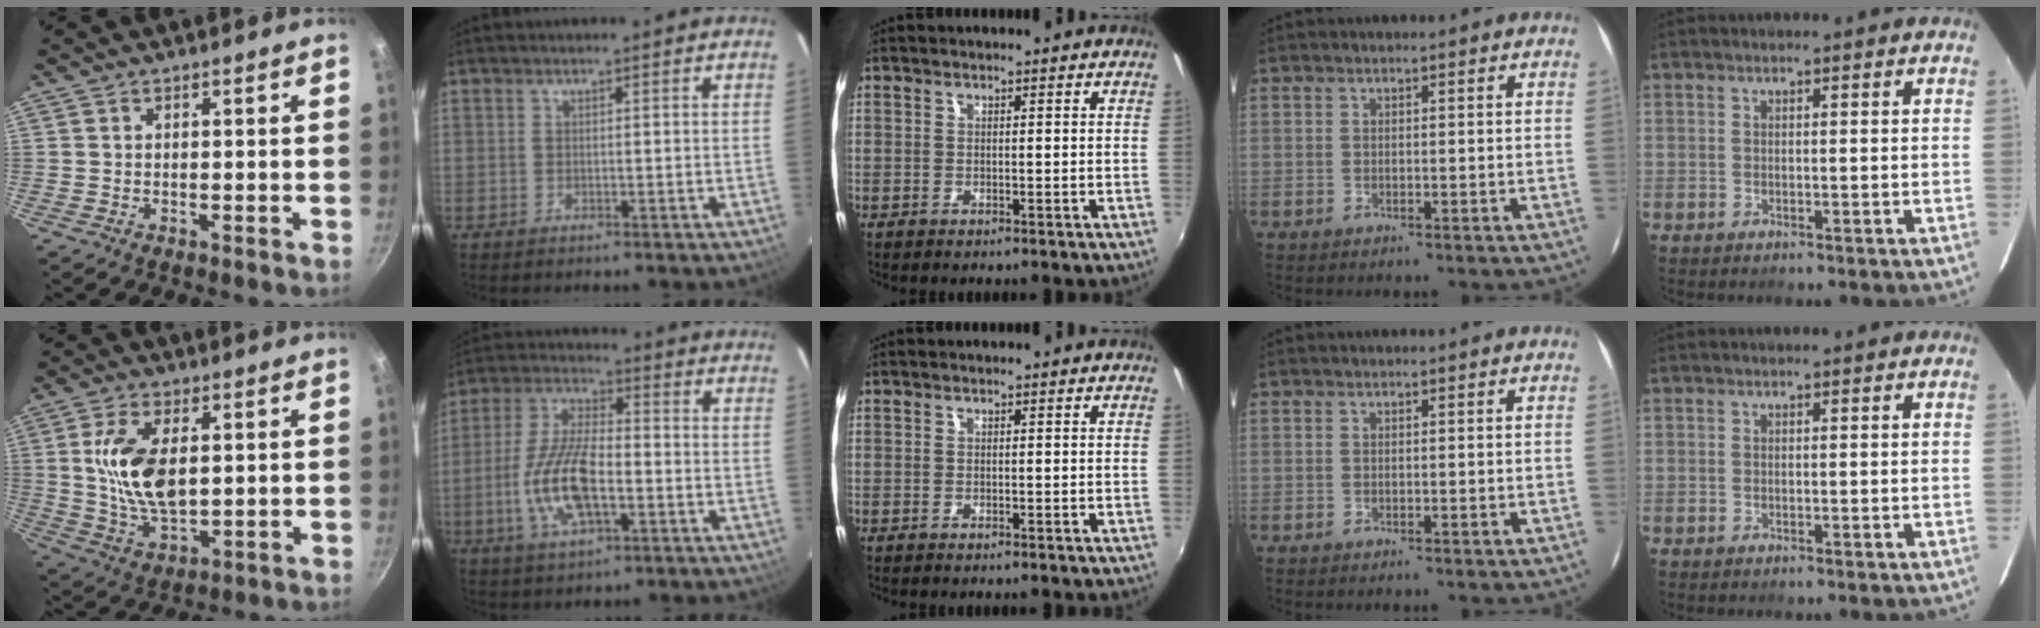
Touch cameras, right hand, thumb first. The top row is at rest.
{"thumb": {"total": 12.9, "force": [2.0, 6.8, 10.8], "torque": [-0.193, -0.009, 0.043]}, "index": {"total": 13.3, "force": [-3.8, 5.1, 11.6], "torque": [-0.246, -0.001, -0.072]}}